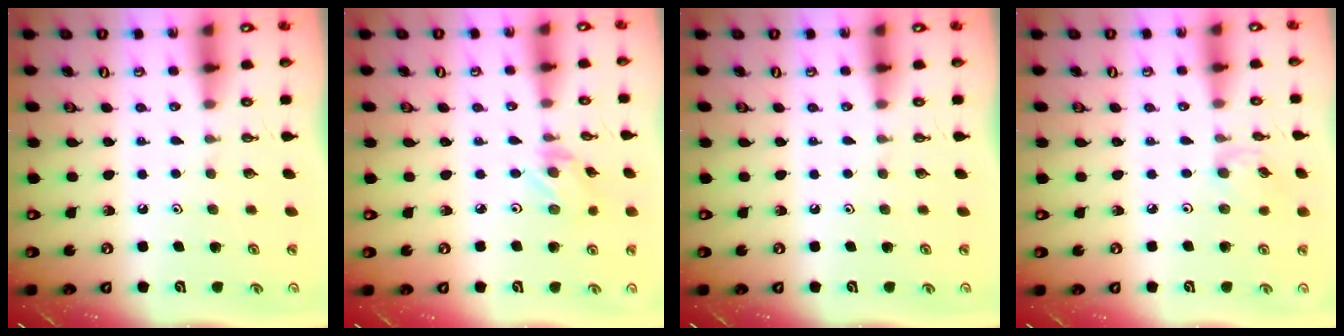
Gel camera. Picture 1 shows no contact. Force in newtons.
{"total": 2.1, "press": 2.1, "slide": 0.3}
{"total": 0.0}
{"total": 2.6, "press": 2.6, "slide": 0.4}